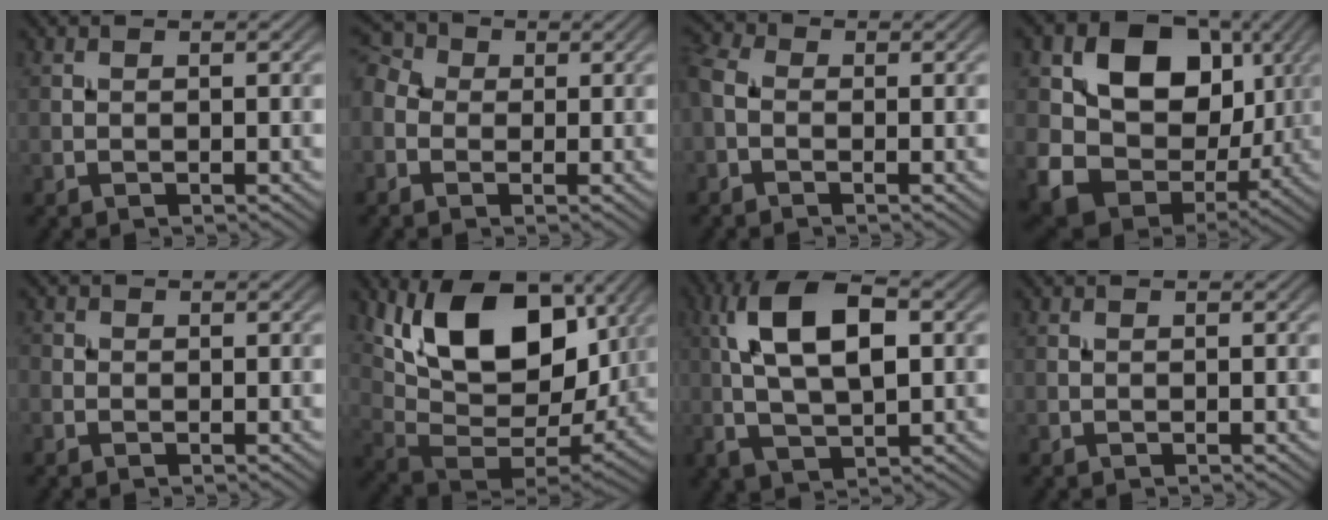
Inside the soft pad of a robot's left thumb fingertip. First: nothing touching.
{"total": 4.5, "force": [-0.3, 3.9, 2.3], "torque": [-0.075, 0.008, -0.009]}
{"total": 3.1, "force": [-1.0, 2.3, 1.9], "torque": [-0.057, 0.003, -0.030]}
{"total": 15.4, "force": [2.8, 12.3, 8.9], "torque": [-0.175, -0.019, 0.055]}
{"total": 1.0, "force": [-0.3, 0.9, 0.0], "torque": [0.004, -0.002, -0.008]}
{"total": 16.6, "force": [6.3, 9.7, 11.9], "torque": [-0.226, -0.010, 0.122]}
{"total": 11.2, "force": [1.8, 5.3, 9.7], "torque": [-0.192, 0.010, 0.028]}
{"total": 0.0}